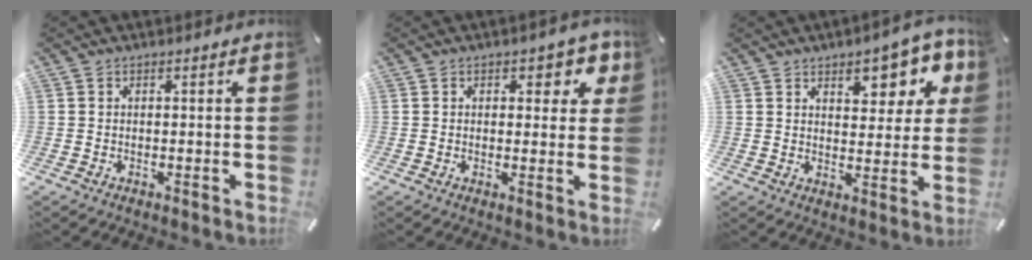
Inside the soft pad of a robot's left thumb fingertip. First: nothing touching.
{"total": 5.5, "force": [2.4, 3.4, 3.6], "torque": [-0.030, -0.006, 0.033]}
{"total": 10.9, "force": [6.1, 5.7, 6.9], "torque": [-0.070, -0.037, 0.100]}